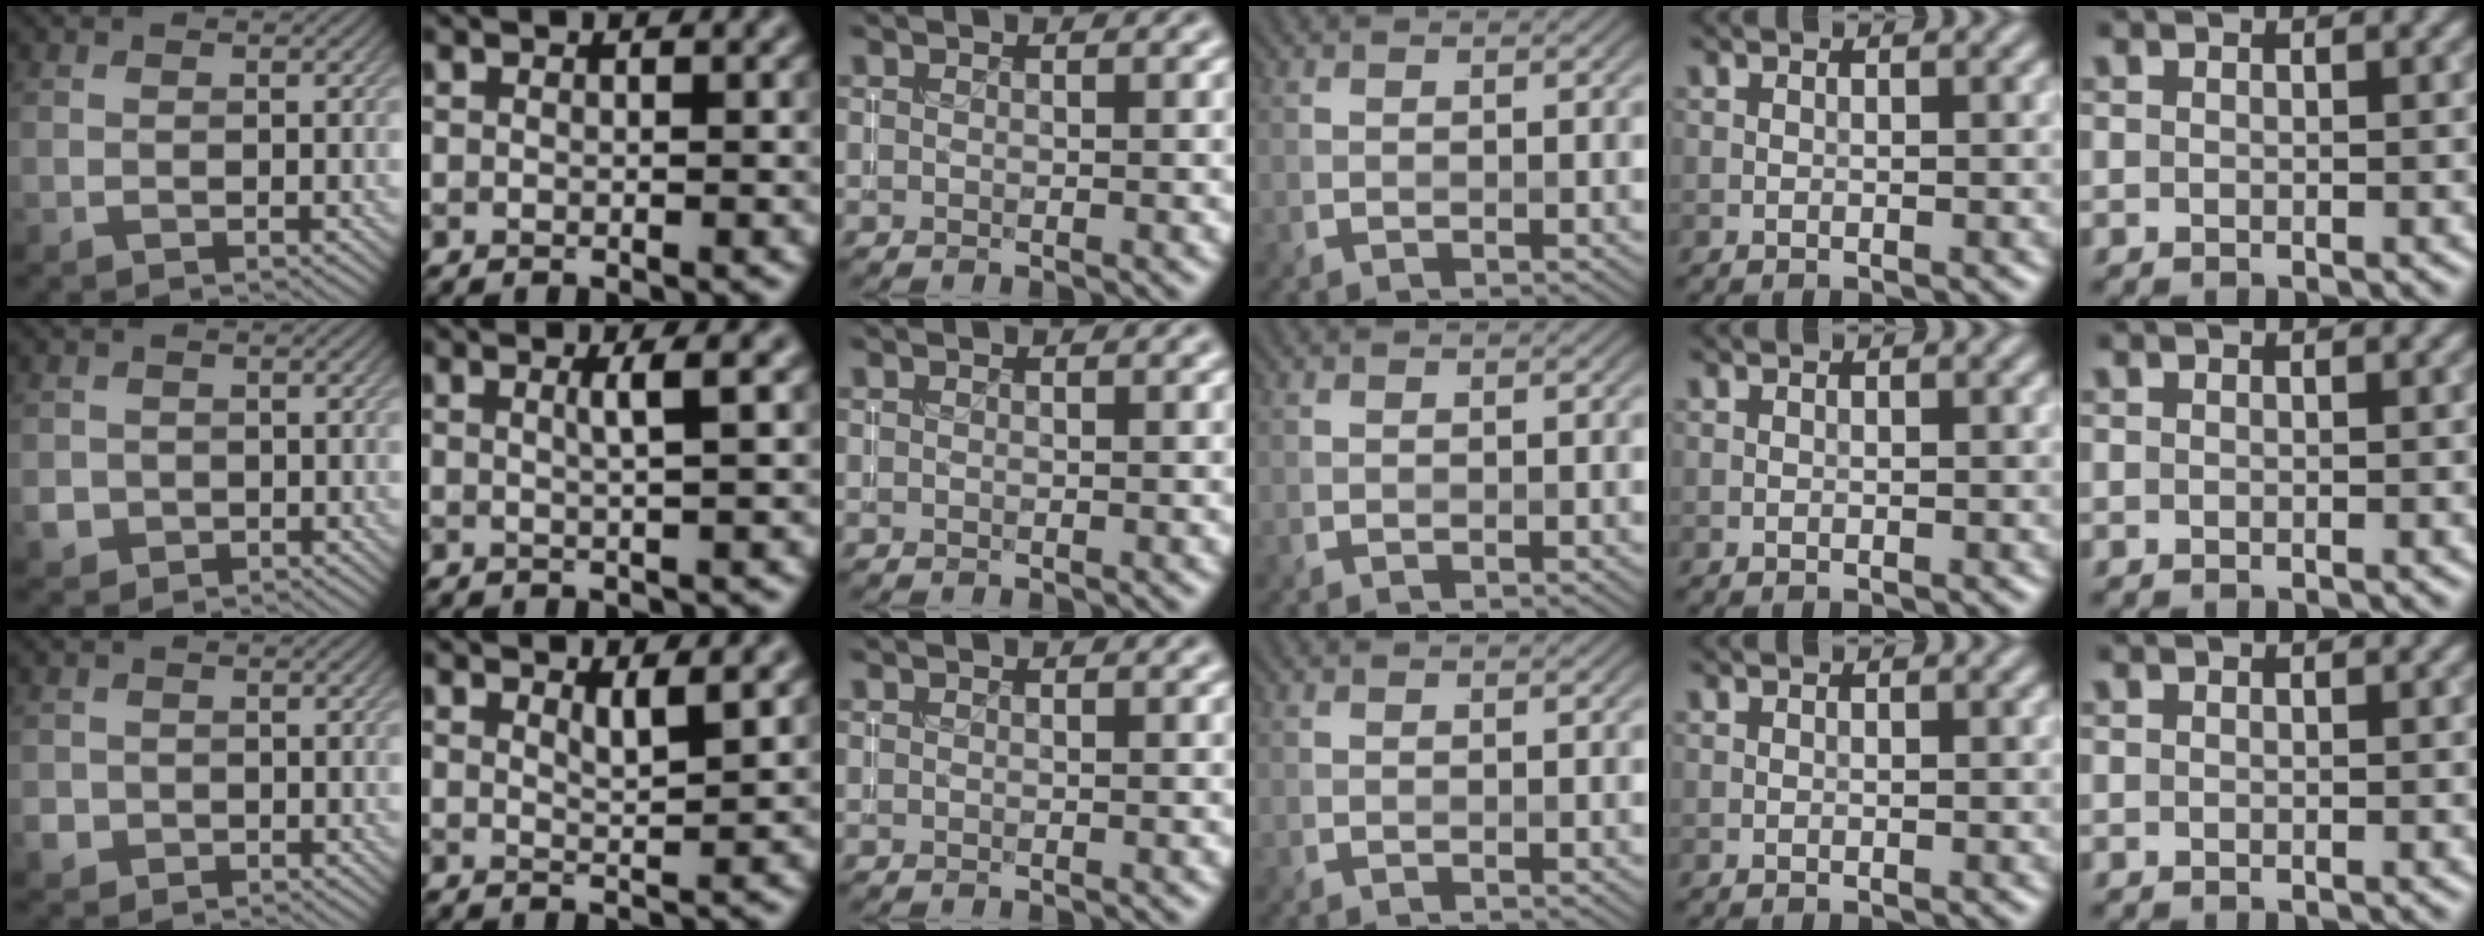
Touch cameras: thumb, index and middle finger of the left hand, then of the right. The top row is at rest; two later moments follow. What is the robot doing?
{"motion": "insert", "object": "coin"}